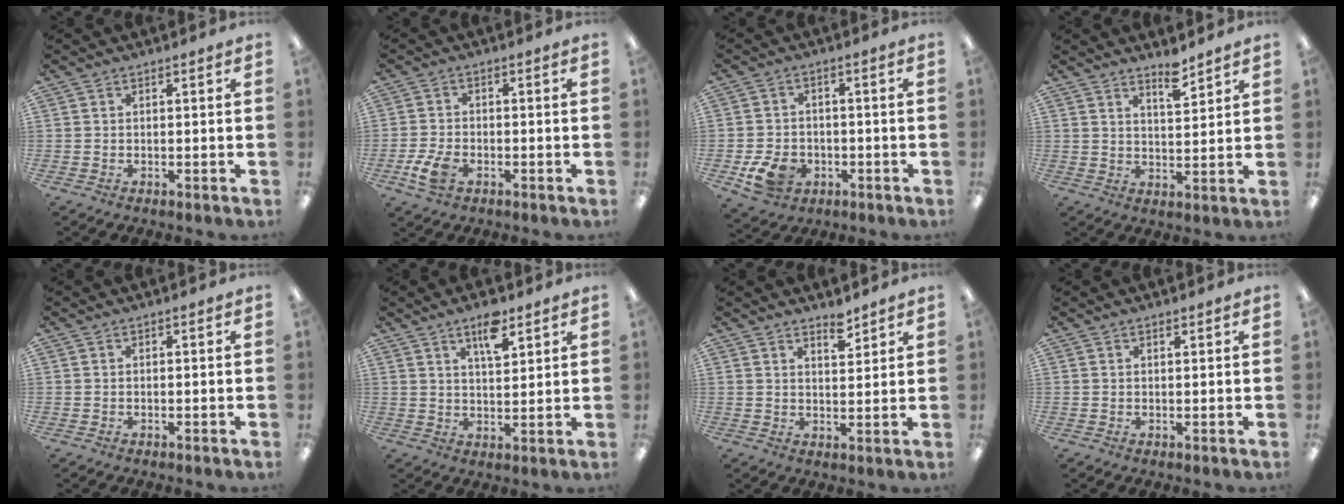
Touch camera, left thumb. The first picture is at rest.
{"total": 5.7, "force": [-2.5, 3.3, 3.9], "torque": [-0.092, 0.005, -0.049]}
{"total": 7.8, "force": [-3.2, 5.8, 4.1], "torque": [-0.093, 0.015, -0.055]}
{"total": 5.4, "force": [4.6, 1.1, 2.4], "torque": [-0.027, -0.037, 0.077]}
{"total": 0.0}
{"total": 7.9, "force": [5.1, 2.9, 5.2], "torque": [-0.075, -0.024, 0.083]}
{"total": 4.0, "force": [3.6, 1.1, 1.4], "torque": [-0.003, -0.031, 0.059]}
{"total": 0.8, "force": [0.7, 0.2, 0.3], "torque": [-0.006, 0.000, 0.013]}